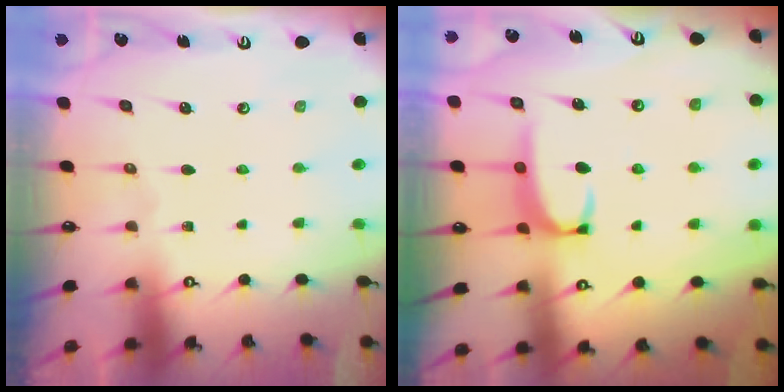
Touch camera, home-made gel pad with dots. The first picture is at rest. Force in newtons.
{"total": 2.2, "press": 2.1, "slide": 0.6}